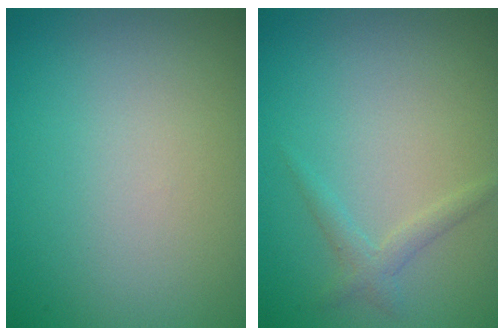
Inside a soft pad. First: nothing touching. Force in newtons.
{"total": 1.5, "press": 1.5, "slide": 0.1}